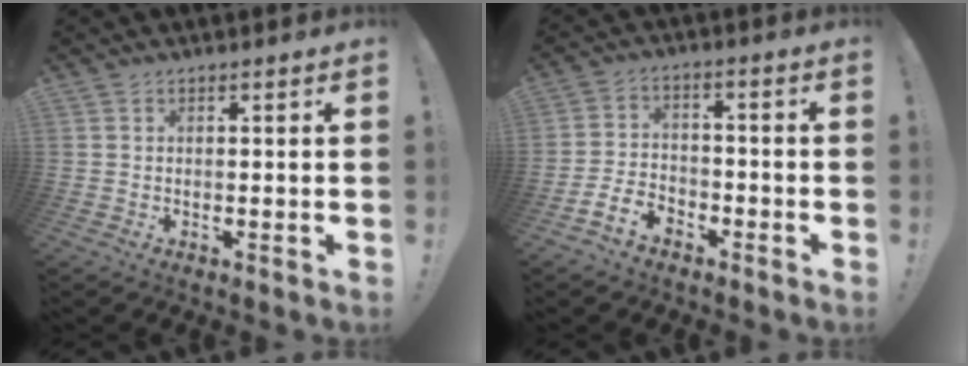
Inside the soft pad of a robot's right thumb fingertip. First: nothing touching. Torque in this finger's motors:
{"motor_torque": [0.44, -0.36, 0.16, -0.23, 0.00]}